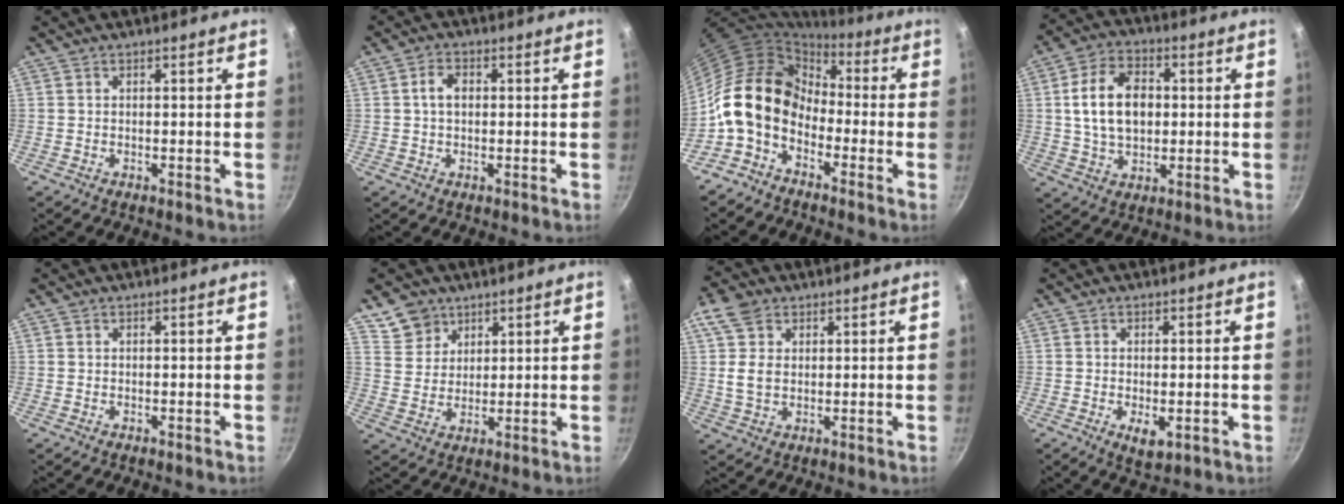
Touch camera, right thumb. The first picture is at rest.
{"total": 3.6, "force": [0.4, 2.4, 2.6], "torque": [-0.038, 0.009, 0.003]}
{"total": 12.6, "force": [-2.1, 9.3, 8.2], "torque": [-0.120, 0.034, -0.058]}
{"total": 12.9, "force": [1.3, 8.6, 9.5], "torque": [-0.146, 0.012, 0.017]}
{"total": 0.0}
{"total": 6.8, "force": [4.5, 5.0, 1.2], "torque": [0.003, -0.008, 0.090]}
{"total": 7.5, "force": [2.3, 5.4, 4.6], "torque": [-0.074, -0.001, 0.039]}
{"total": 3.7, "force": [-0.9, 1.8, 3.1], "torque": [-0.051, -0.012, -0.009]}